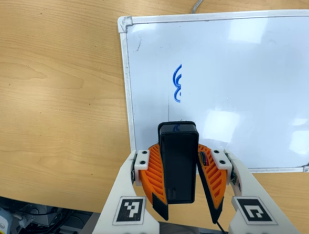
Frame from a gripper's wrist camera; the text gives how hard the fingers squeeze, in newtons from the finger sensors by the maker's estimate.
{"total": 10.7, "left": 10.2, "right": 11.1}